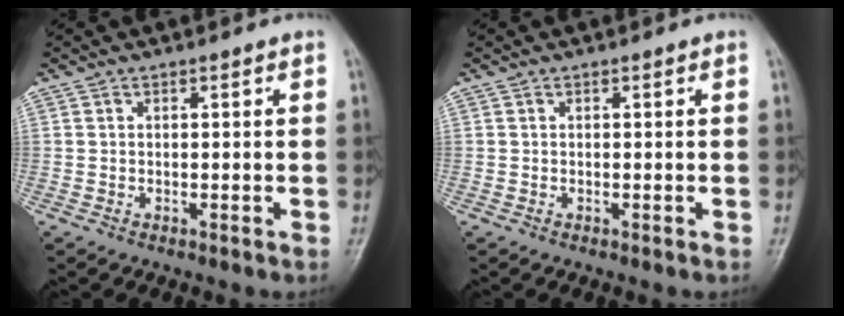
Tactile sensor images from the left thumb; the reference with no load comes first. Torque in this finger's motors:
{"motor_torque": [0.01, 0.11, -0.01, -0.08, 0.00]}